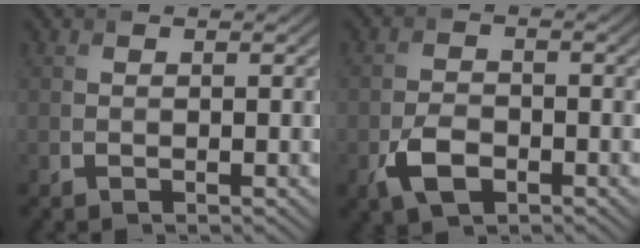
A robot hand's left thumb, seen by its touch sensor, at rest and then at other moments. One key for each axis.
{"total": 4.3, "fx": -2.1, "fy": 2.5, "fz": 2.8, "tx": -0.059, "ty": -0.005, "tz": -0.045}